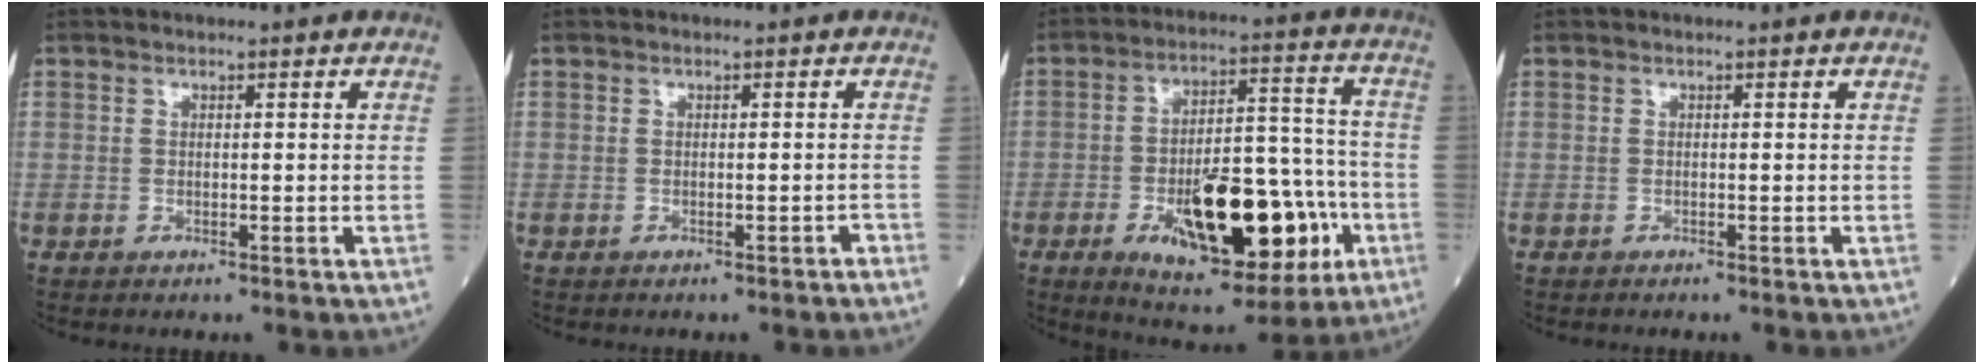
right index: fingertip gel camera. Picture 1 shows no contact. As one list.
[{"total": 0.6, "force": [-0.4, 0.1, 0.4], "torque": [-0.004, 0.002, -0.004]}, {"total": 19.9, "force": [-6.7, 7.2, 17.3], "torque": [-0.263, 0.008, -0.093]}, {"total": 0.0}]